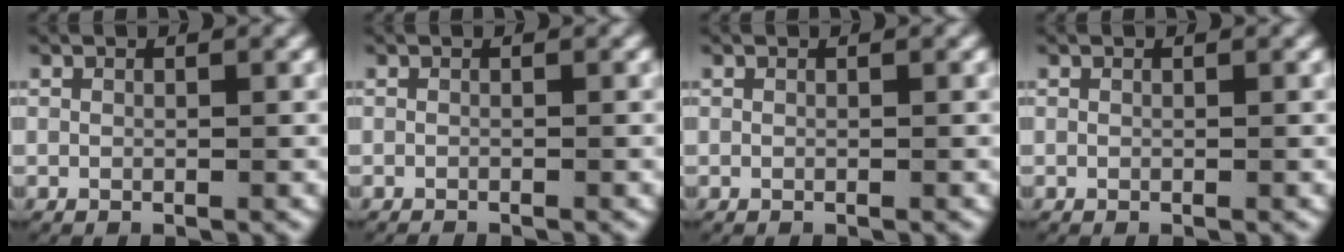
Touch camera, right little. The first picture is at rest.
{"total": 0.6, "force": [-0.6, 0.0, -0.1], "torque": [-0.003, -0.005, -0.009]}
{"total": 0.0}
{"total": 0.0}